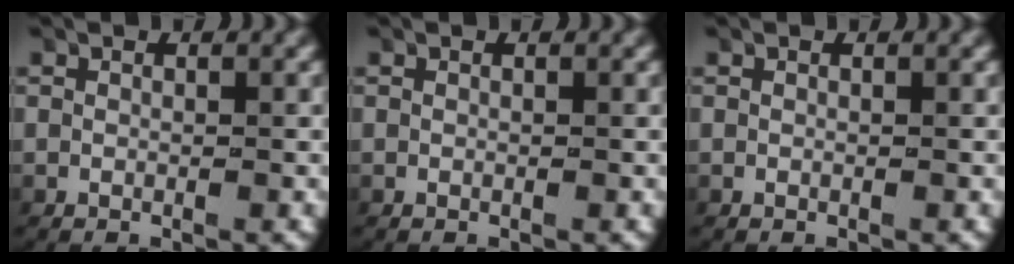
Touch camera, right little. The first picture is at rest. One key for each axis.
{"total": 0.0}
{"total": 0.0}